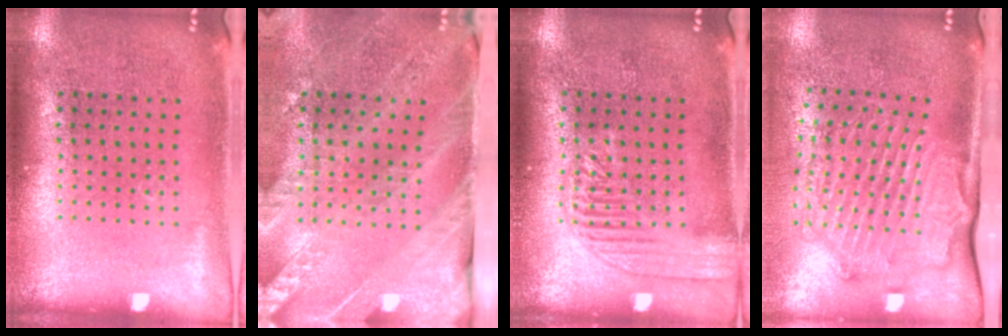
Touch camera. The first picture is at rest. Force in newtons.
{"total": 3.4, "press": 2.9, "slide": 1.8}
{"total": 2.4, "press": 2.4, "slide": 0.3}
{"total": 2.1, "press": 2.1, "slide": 0.5}